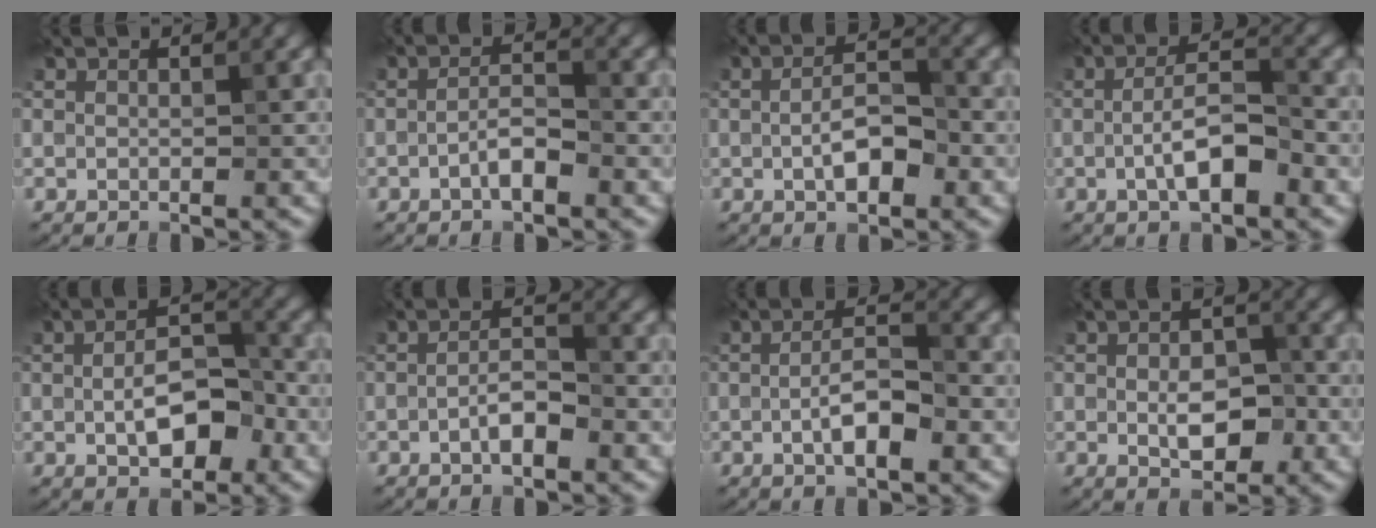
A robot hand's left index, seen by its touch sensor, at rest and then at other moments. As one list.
[{"total": 2.3, "force": [-1.2, 0.6, 1.9], "torque": [-0.036, 0.008, -0.026]}, {"total": 3.8, "force": [-0.7, 1.6, 3.3], "torque": [-0.064, 0.000, -0.013]}, {"total": 4.4, "force": [-1.2, 1.4, 4.0], "torque": [-0.074, 0.005, -0.026]}, {"total": 5.4, "force": [-0.9, 2.8, 4.4], "torque": [-0.083, -0.001, -0.013]}, {"total": 2.6, "force": [-1.1, 0.8, 2.2], "torque": [-0.041, 0.007, -0.025]}, {"total": 3.9, "force": [-0.9, 1.3, 3.6], "torque": [-0.067, 0.002, -0.020]}, {"total": 4.2, "force": [-0.6, 2.4, 3.4], "torque": [-0.057, -0.003, -0.008]}]